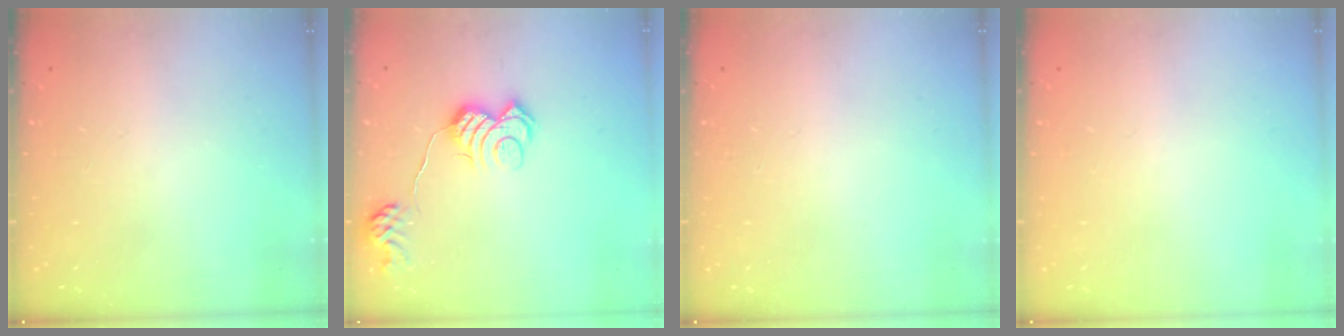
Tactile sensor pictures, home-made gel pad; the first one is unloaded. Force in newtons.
{"total": 13.0, "press": 13.0, "slide": 0.4}
{"total": 0.0}
{"total": 0.0}